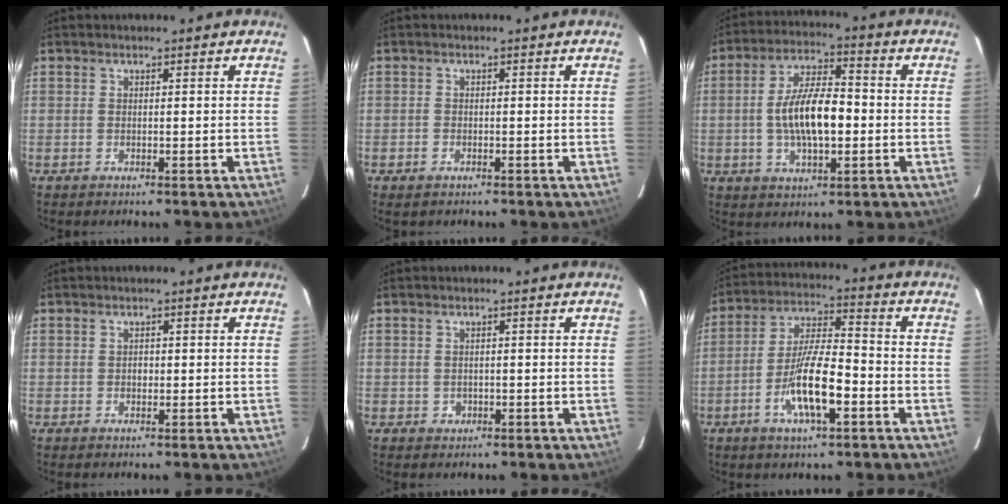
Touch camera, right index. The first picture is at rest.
{"total": 1.5, "force": [-1.0, 0.9, 0.6], "torque": [-0.011, -0.002, -0.019]}
{"total": 11.8, "force": [-1.3, 4.7, 10.7], "torque": [-0.203, 0.007, -0.021]}
{"total": 1.0, "force": [0.0, 0.9, 0.4], "torque": [-0.005, 0.003, 0.001]}
{"total": 1.5, "force": [-0.3, 1.5, 0.2], "torque": [0.001, 0.002, 0.000]}
{"total": 11.7, "force": [-4.6, 3.1, 10.3], "torque": [-0.206, -0.004, -0.083]}